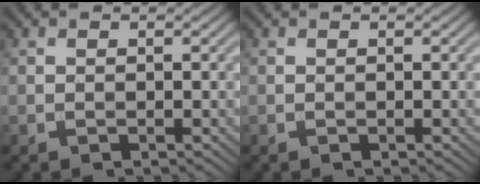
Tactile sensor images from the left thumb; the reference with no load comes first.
{"total": 0.0}